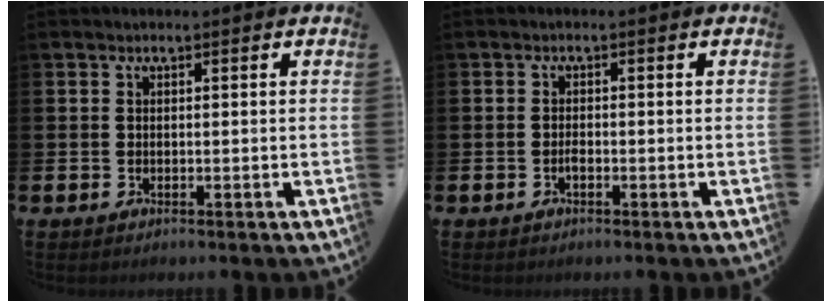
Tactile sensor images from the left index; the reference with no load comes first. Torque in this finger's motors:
{"motor_torque": [0.05, 0.03, 0.00, 0.04]}